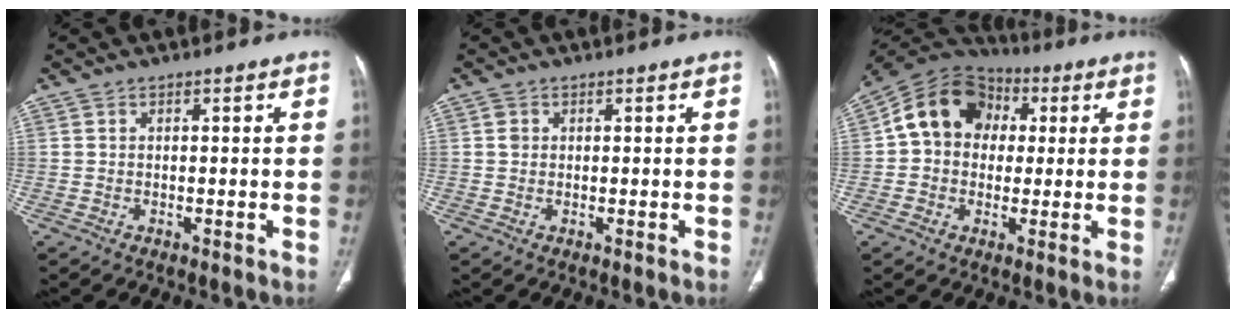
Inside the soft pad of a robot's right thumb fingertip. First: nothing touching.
{"total": 1.1, "force": [0.3, 1.0, 0.5], "torque": [-0.005, 0.001, 0.005]}
{"total": 13.8, "force": [2.2, 11.4, 7.5], "torque": [-0.110, 0.027, 0.026]}